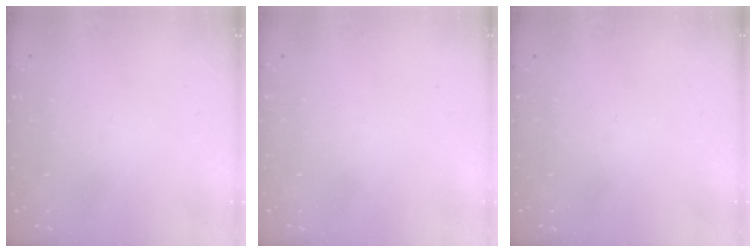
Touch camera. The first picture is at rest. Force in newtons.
{"total": 1.6, "press": 1.6, "slide": 0.1}
{"total": 0.0}